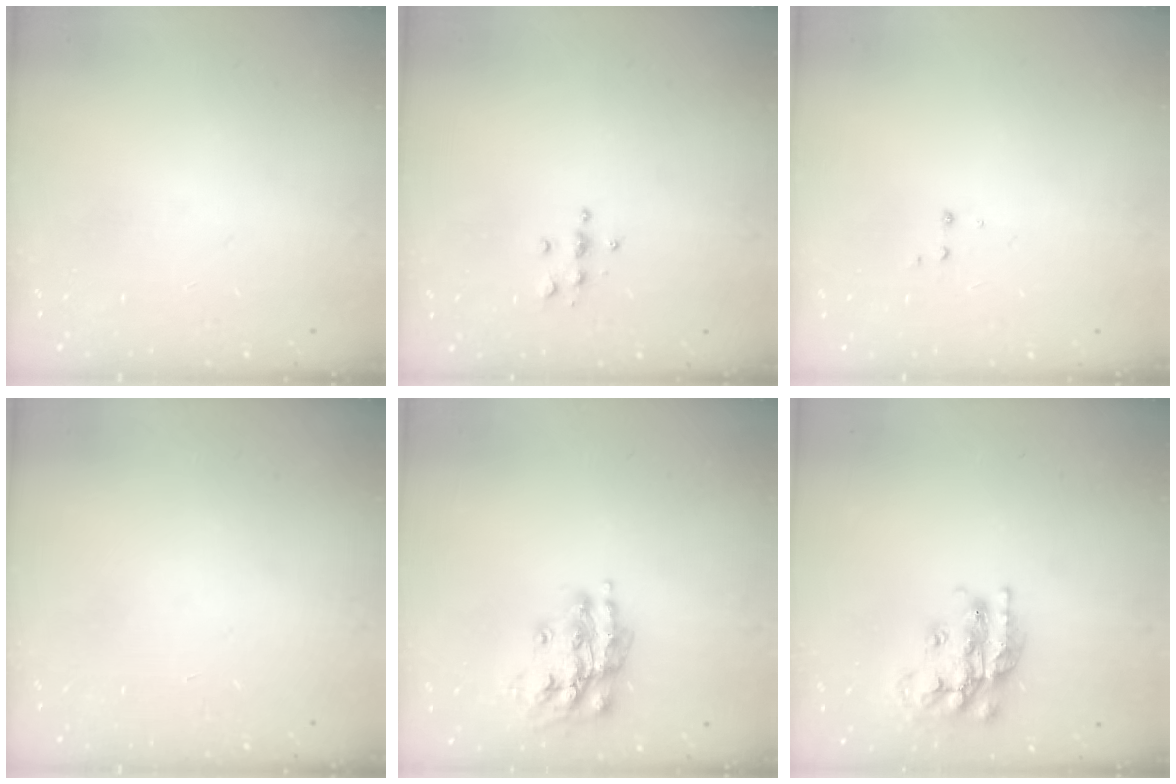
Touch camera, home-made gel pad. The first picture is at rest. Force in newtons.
{"total": 3.9, "press": 3.9, "slide": 0.5}
{"total": 3.4, "press": 3.3, "slide": 0.6}
{"total": 0.0}
{"total": 15.1, "press": 15.0, "slide": 1.0}
{"total": 17.8, "press": 17.7, "slide": 1.3}